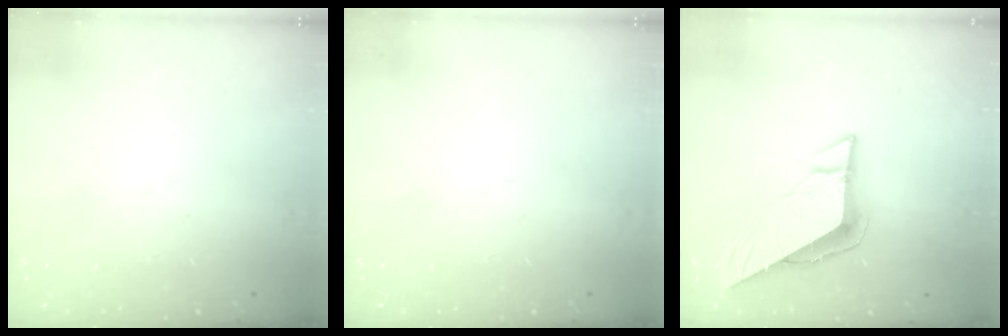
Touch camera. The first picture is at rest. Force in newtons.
{"total": 0.0}
{"total": 8.8, "press": 8.7, "slide": 0.8}